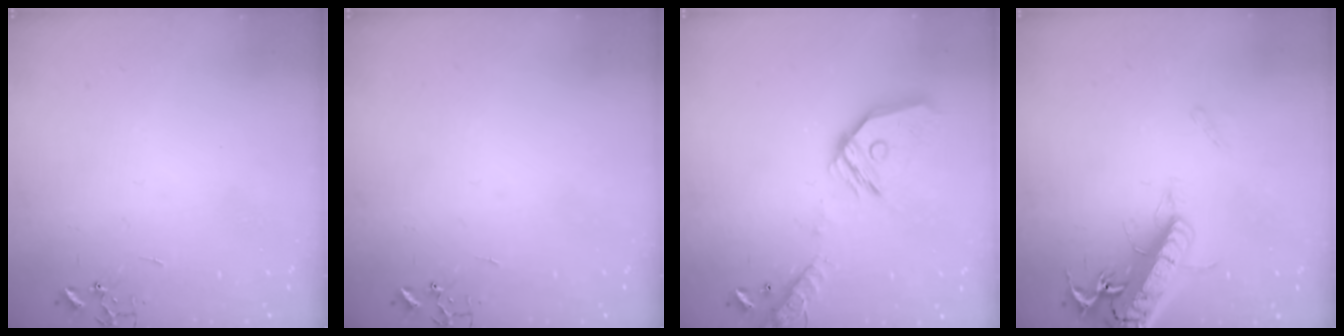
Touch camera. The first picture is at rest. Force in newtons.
{"total": 0.0}
{"total": 17.2, "press": 17.0, "slide": 2.2}
{"total": 20.1, "press": 19.7, "slide": 3.9}